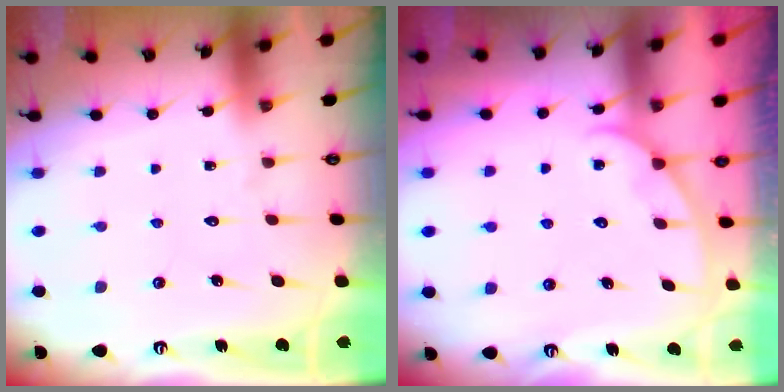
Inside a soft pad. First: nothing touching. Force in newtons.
{"total": 2.4, "press": 2.4, "slide": 0.3}